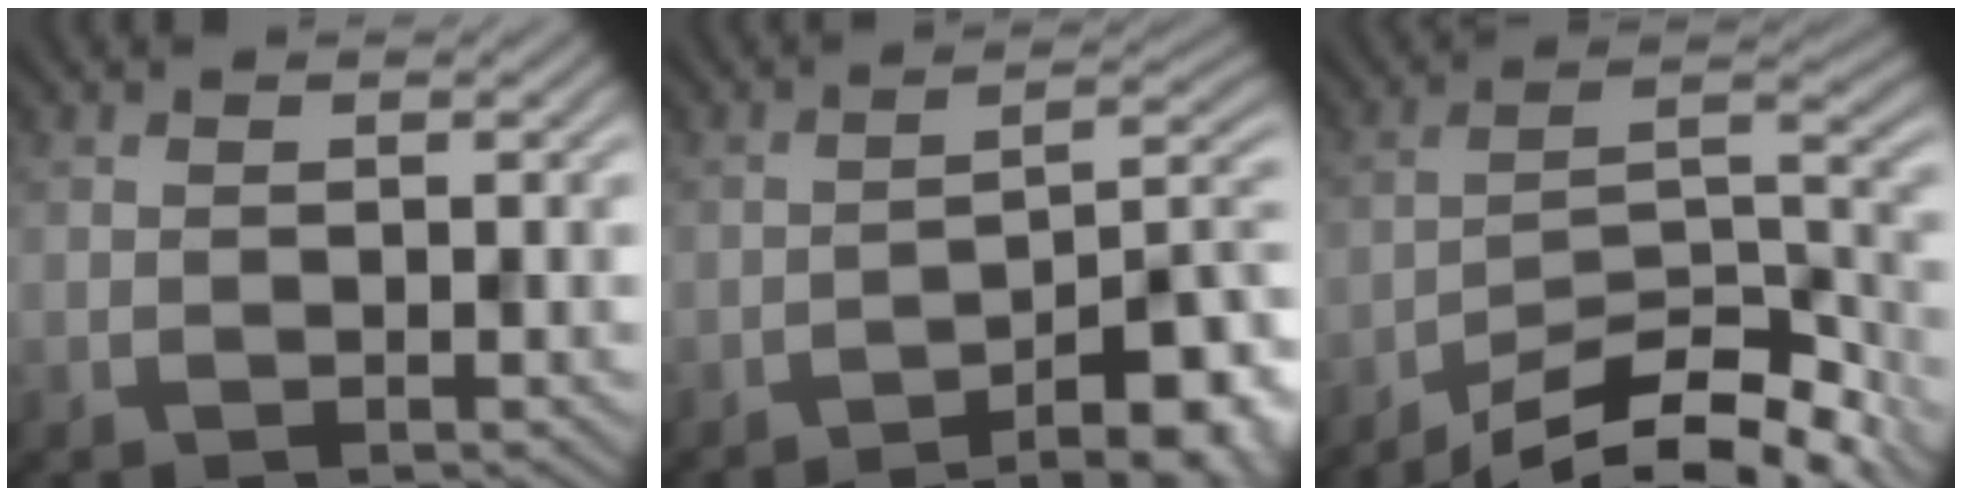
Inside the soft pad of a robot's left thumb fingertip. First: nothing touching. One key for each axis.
{"total": 10.4, "fx": -7.1, "fy": 2.5, "fz": 7.1, "tx": -0.092, "ty": 0.011, "tz": -0.106}
{"total": 14.2, "fx": -11.6, "fy": 3.1, "fz": 7.5, "tx": -0.130, "ty": 0.004, "tz": -0.191}